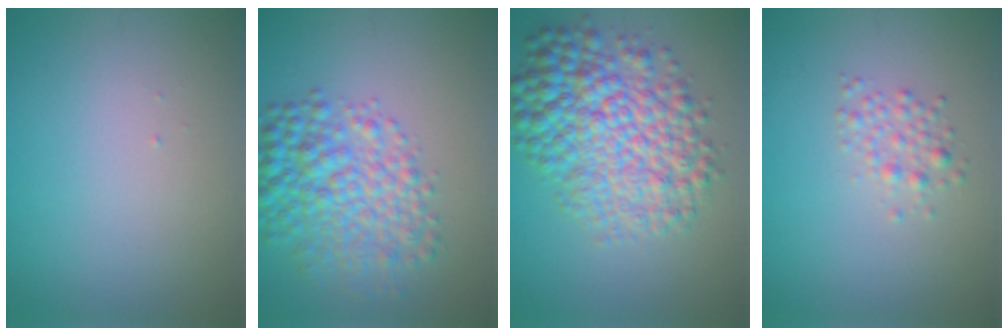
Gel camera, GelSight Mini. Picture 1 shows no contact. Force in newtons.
{"total": 6.1, "press": 6.1, "slide": 0.1}
{"total": 8.9, "press": 8.9, "slide": 0.1}
{"total": 1.7, "press": 1.7, "slide": 0.0}